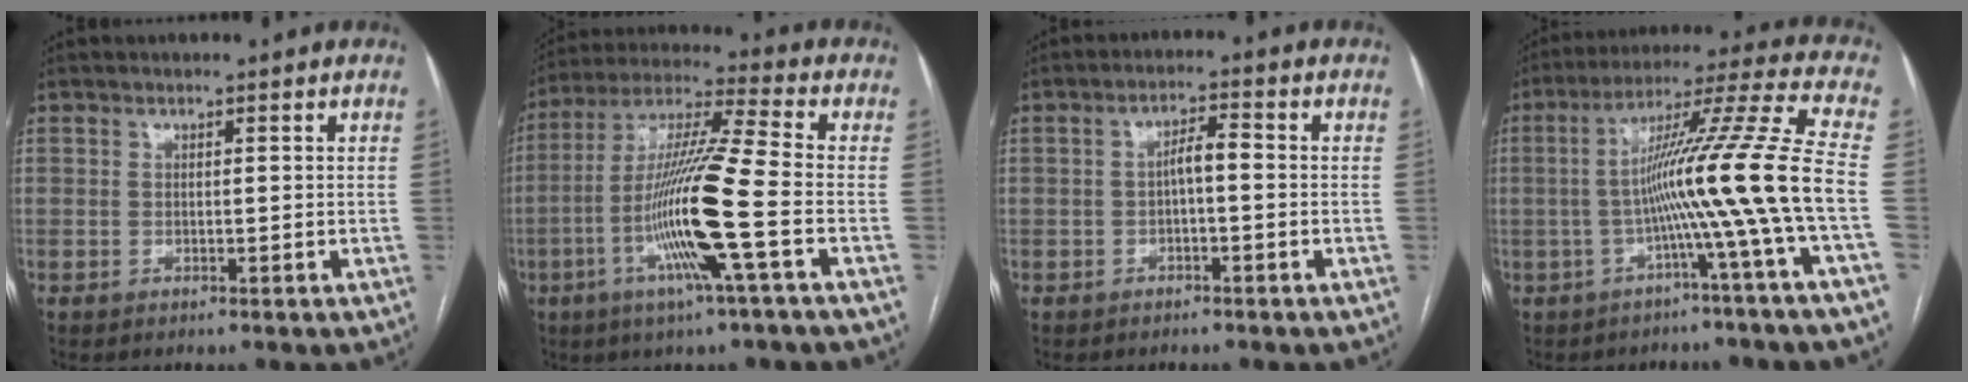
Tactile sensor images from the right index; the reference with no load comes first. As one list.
[{"total": 15.8, "force": [-4.5, -0.9, 15.1], "torque": [-0.297, -0.008, -0.094]}, {"total": 3.1, "force": [-0.3, 0.8, 3.0], "torque": [-0.051, 0.013, -0.004]}, {"total": 15.3, "force": [-3.1, -3.5, 14.6], "torque": [-0.230, 0.010, -0.058]}]